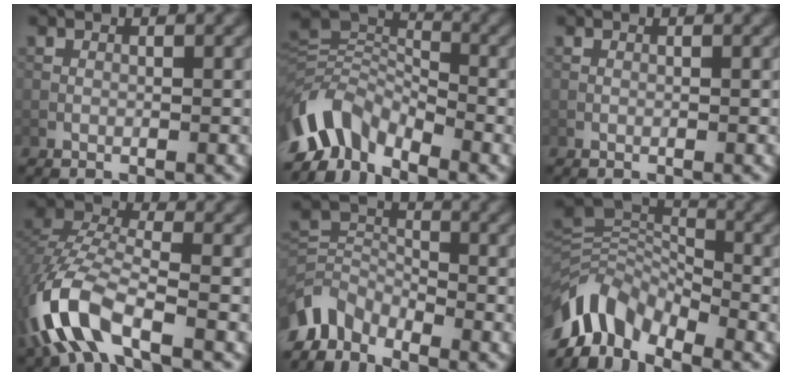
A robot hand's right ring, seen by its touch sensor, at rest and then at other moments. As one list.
[{"total": 6.8, "force": [-4.5, 3.7, 3.5], "torque": [-0.057, 0.000, -0.099]}, {"total": 0.0}, {"total": 9.3, "force": [-4.7, 4.1, 6.9], "torque": [-0.167, -0.001, -0.106]}, {"total": 4.6, "force": [-3.8, 2.2, 1.4], "torque": [-0.027, -0.001, -0.088]}, {"total": 7.9, "force": [-5.0, 4.4, 4.3], "torque": [-0.079, 0.000, -0.109]}]